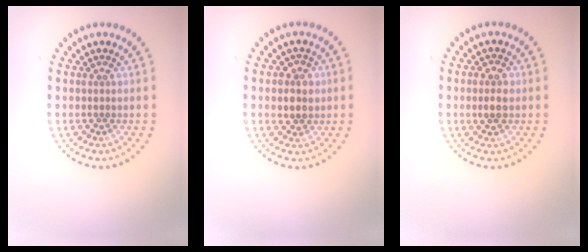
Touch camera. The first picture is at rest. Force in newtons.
{"total": 2.6, "press": 2.4, "slide": 0.7}
{"total": 2.1, "press": 2.1, "slide": 0.2}